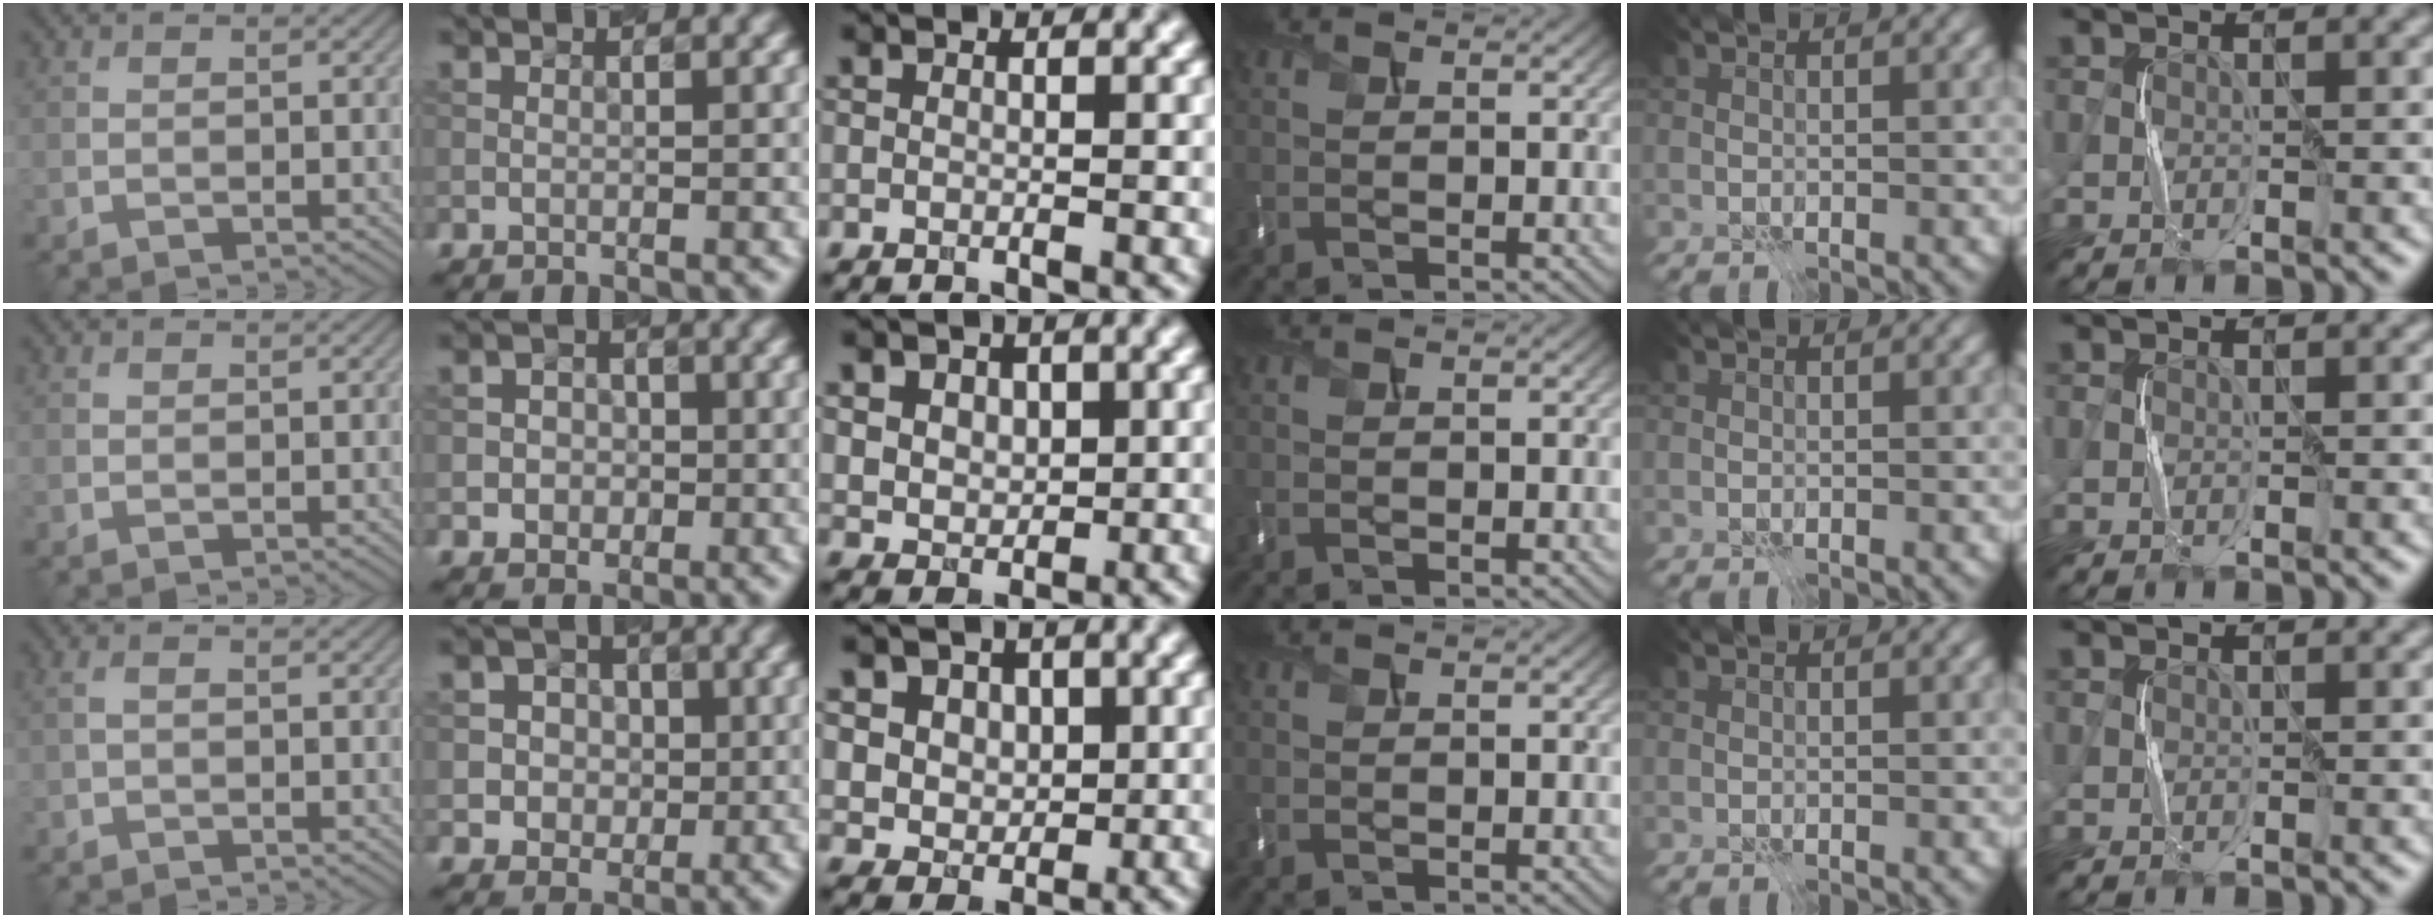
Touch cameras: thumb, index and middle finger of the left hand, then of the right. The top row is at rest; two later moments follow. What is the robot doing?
{"motion": "press", "object": "memory foam"}